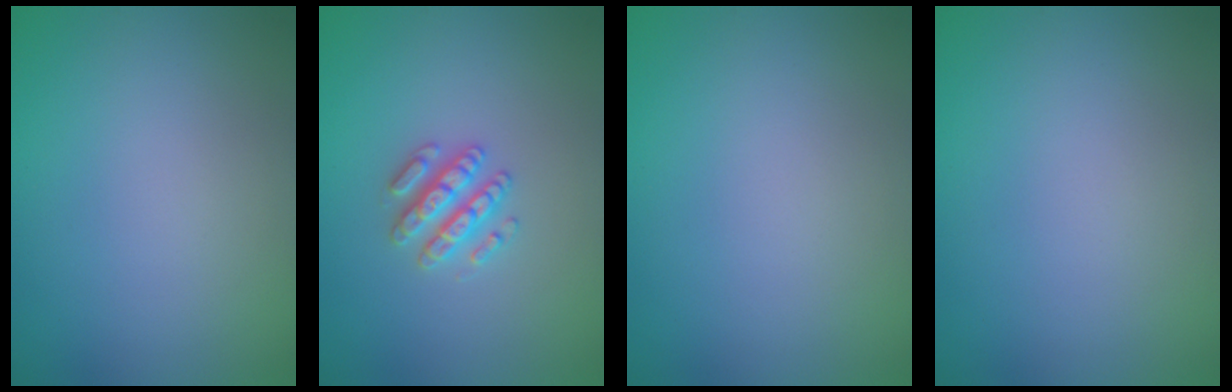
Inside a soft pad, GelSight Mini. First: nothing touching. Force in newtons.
{"total": 2.6, "press": 2.5, "slide": 0.4}
{"total": 0.0}
{"total": 0.0}